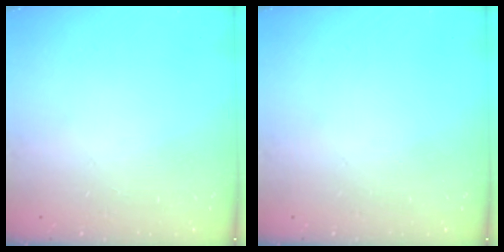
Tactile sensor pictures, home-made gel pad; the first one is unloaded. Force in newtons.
{"total": 0.0}